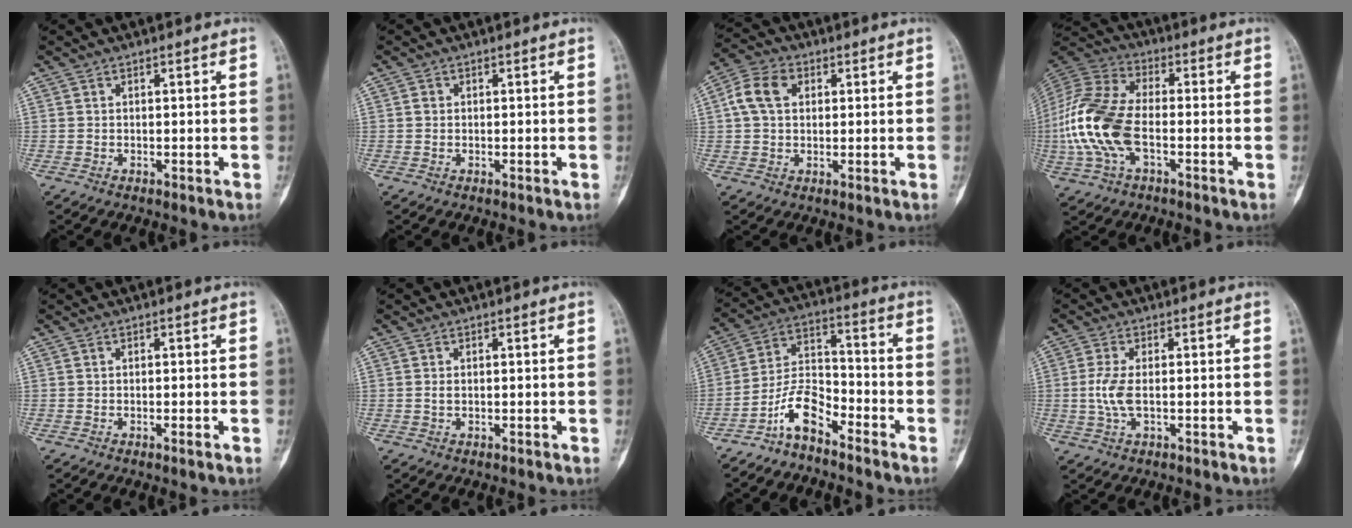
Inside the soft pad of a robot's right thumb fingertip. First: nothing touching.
{"total": 0.8, "force": [0.0, 0.7, 0.3], "torque": [-0.003, 0.002, 0.000]}
{"total": 7.4, "force": [1.7, 5.3, 4.8], "torque": [-0.089, 0.017, 0.027]}
{"total": 17.5, "force": [-3.1, 9.3, 14.5], "torque": [-0.322, 0.022, -0.061]}
{"total": 0.8, "force": [-0.4, 0.0, 0.7], "torque": [-0.010, -0.001, -0.006]}
{"total": 0.7, "force": [0.1, 0.4, 0.6], "torque": [-0.009, 0.001, 0.003]}
{"total": 8.2, "force": [-6.1, 3.2, 4.5], "torque": [-0.085, 0.069, -0.125]}
{"total": 4.6, "force": [-0.2, 1.7, 4.2], "torque": [-0.107, -0.002, -0.008]}